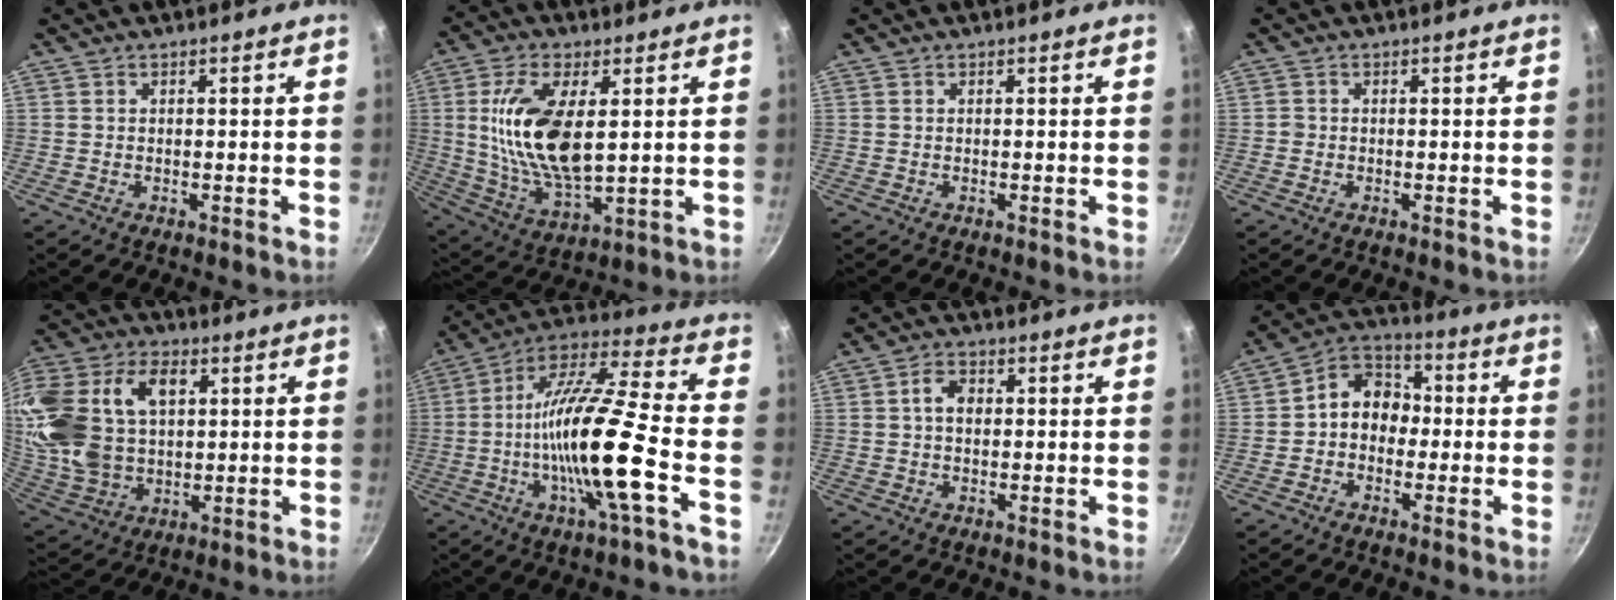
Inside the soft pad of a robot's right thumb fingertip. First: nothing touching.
{"total": 16.7, "force": [2.9, 7.8, 14.4], "torque": [-0.275, -0.015, 0.062]}
{"total": 0.0}
{"total": 0.7, "force": [-0.2, 0.6, 0.1], "torque": [-0.001, 0.001, -0.007]}
{"total": 26.1, "force": [5.9, 17.7, 18.2], "torque": [-0.384, 0.013, 0.115]}
{"total": 19.6, "force": [-4.9, 2.7, 18.8], "torque": [-0.327, 0.027, -0.105]}
{"total": 4.0, "force": [0.5, 2.8, 2.8], "torque": [-0.038, 0.009, 0.002]}
{"total": 9.0, "force": [-0.6, 7.4, 5.2], "torque": [-0.039, 0.034, -0.034]}